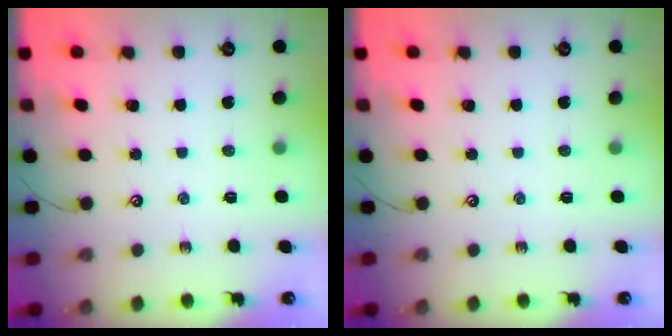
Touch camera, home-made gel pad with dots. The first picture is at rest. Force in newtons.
{"total": 0.0}